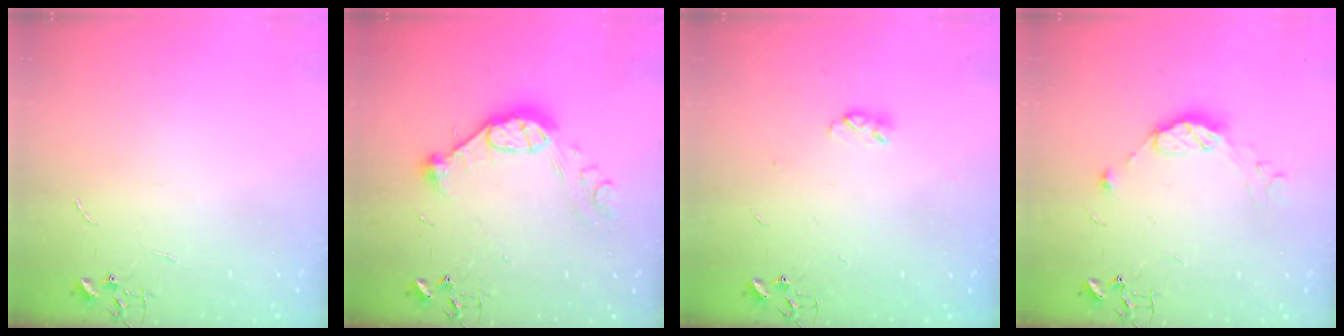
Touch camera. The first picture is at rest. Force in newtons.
{"total": 13.0, "press": 13.0, "slide": 0.8}
{"total": 4.1, "press": 4.0, "slide": 0.6}
{"total": 9.4, "press": 9.4, "slide": 0.8}